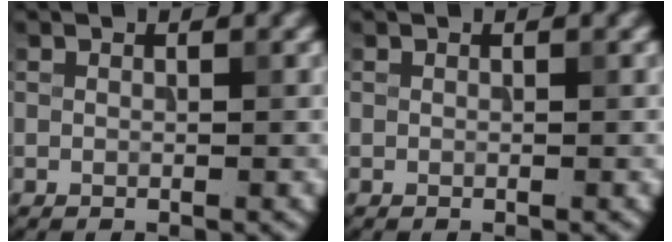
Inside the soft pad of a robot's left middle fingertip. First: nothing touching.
{"total": 0.0}